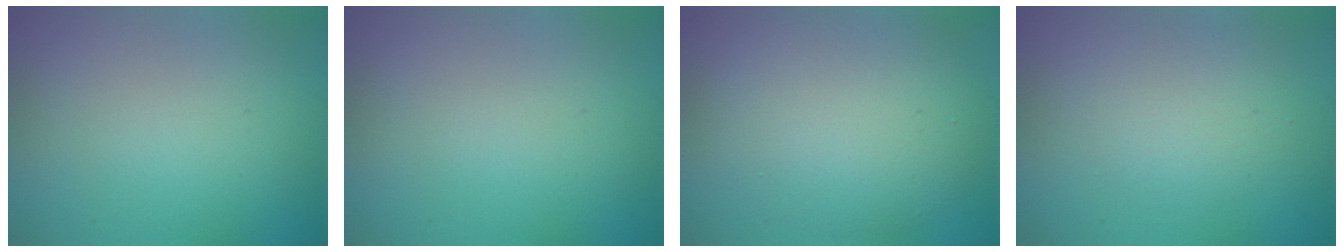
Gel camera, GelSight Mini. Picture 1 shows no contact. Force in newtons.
{"total": 0.0}
{"total": 6.5, "press": 6.4, "slide": 0.5}
{"total": 2.4, "press": 2.4, "slide": 0.2}